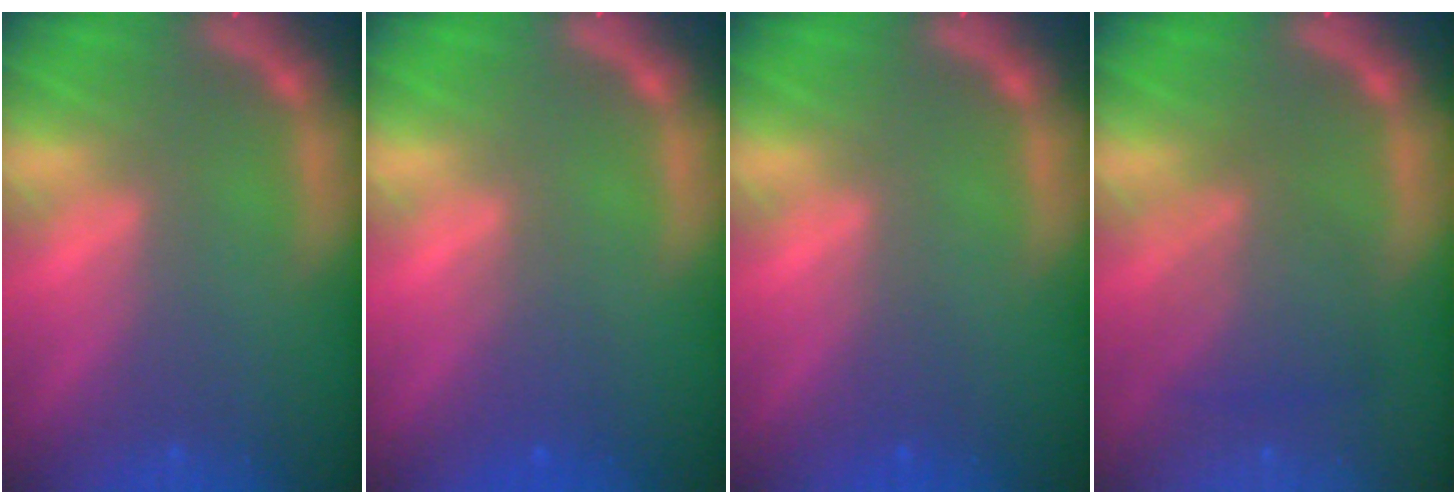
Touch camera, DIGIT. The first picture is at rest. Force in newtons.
{"total": 1.9}
{"total": 0.9}
{"total": 4.6}